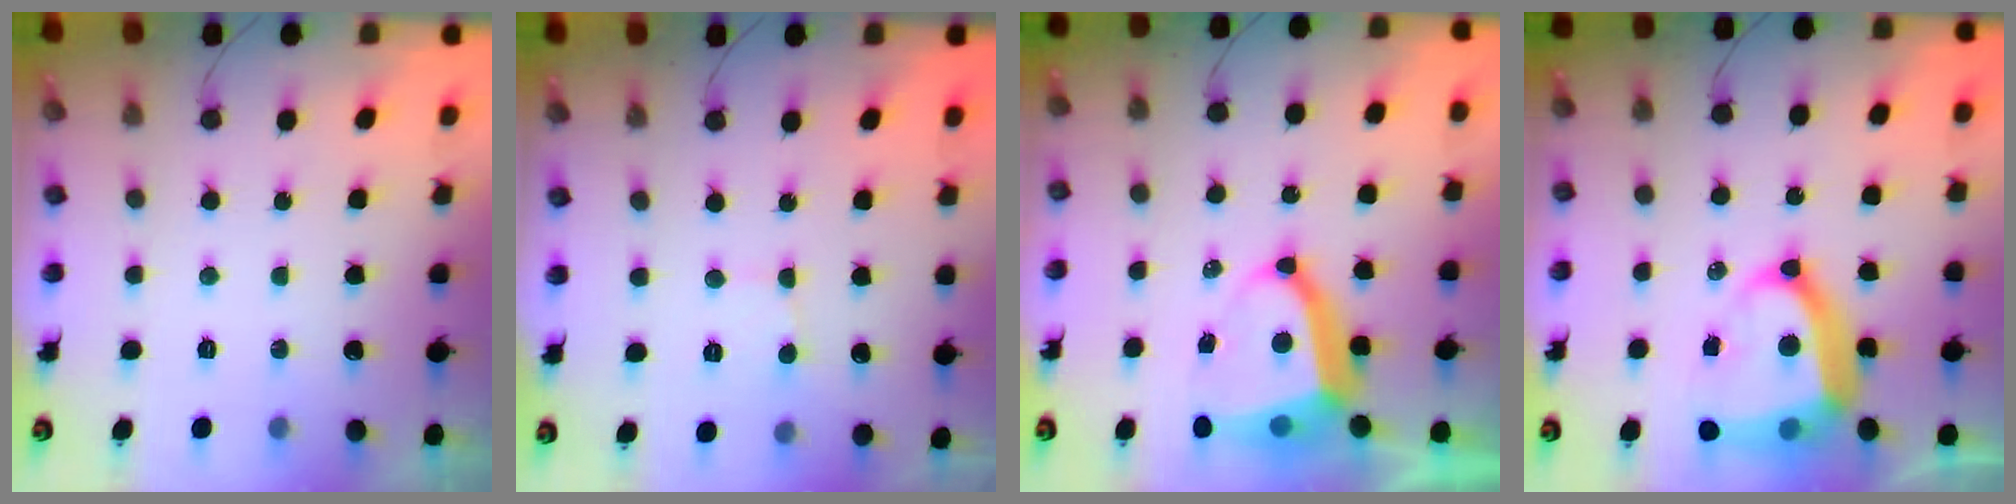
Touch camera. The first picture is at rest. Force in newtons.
{"total": 3.6, "press": 3.5, "slide": 0.4}
{"total": 10.1, "press": 10.0, "slide": 1.2}
{"total": 16.3, "press": 16.1, "slide": 2.4}